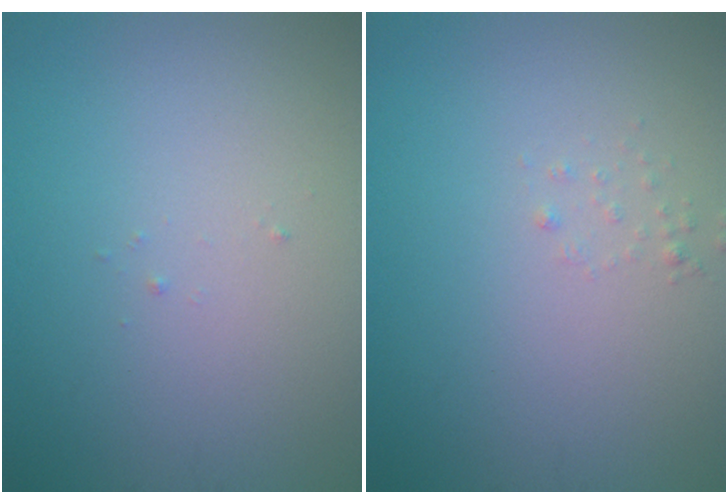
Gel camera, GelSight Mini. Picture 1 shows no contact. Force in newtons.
{"total": 0.6, "press": 0.6, "slide": 0.1}